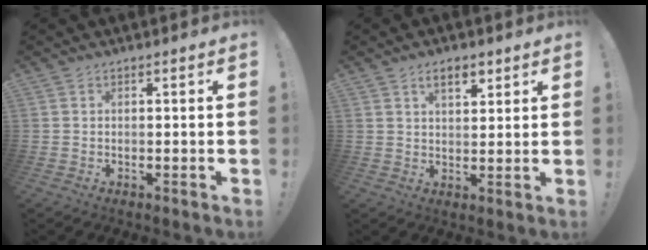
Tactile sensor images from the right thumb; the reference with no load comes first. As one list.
[{"total": 5.8, "force": [3.2, 2.9, 3.9], "torque": [-0.056, -0.006, 0.055]}]